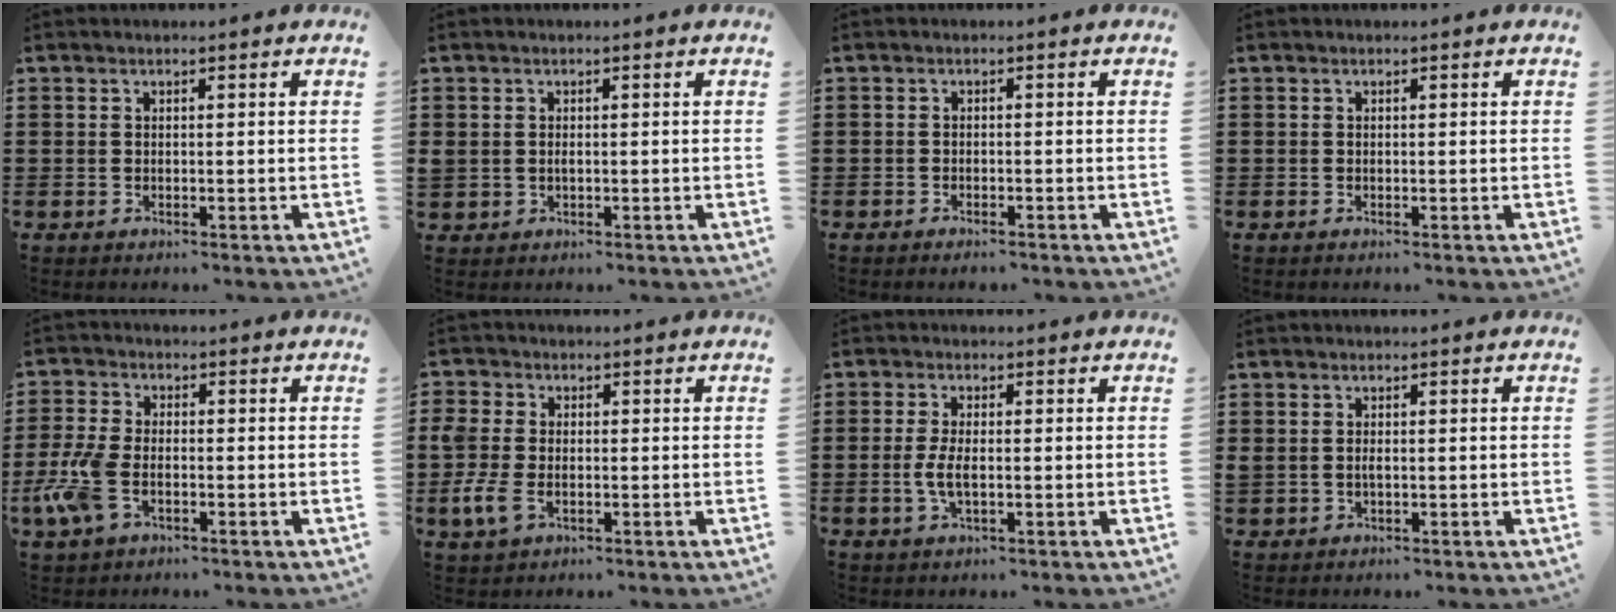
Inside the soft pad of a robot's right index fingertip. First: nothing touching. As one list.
[{"total": 0.7, "force": [0.1, 0.6, 0.3], "torque": [-0.009, 0.003, 0.001]}, {"total": 0.9, "force": [-0.9, 0.1, 0.2], "torque": [-0.007, 0.001, -0.018]}, {"total": 0.0}, {"total": 6.5, "force": [-2.3, 3.5, 5.0], "torque": [-0.127, -0.005, -0.049]}, {"total": 5.8, "force": [-1.5, 3.7, 4.2], "torque": [-0.117, -0.003, -0.036]}, {"total": 3.9, "force": [-0.6, 1.3, 3.6], "torque": [-0.077, -0.003, -0.015]}, {"total": 0.8, "force": [0.1, 0.4, 0.6], "torque": [-0.014, 0.002, 0.001]}]